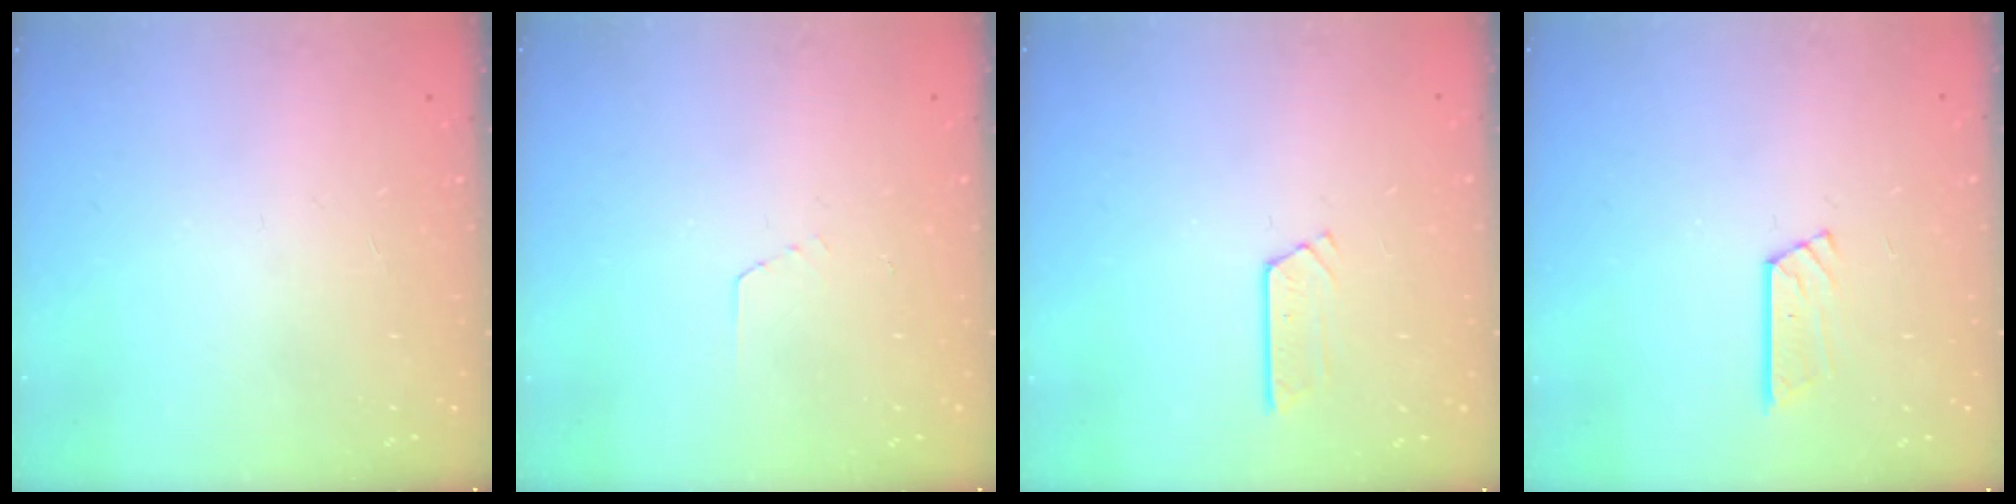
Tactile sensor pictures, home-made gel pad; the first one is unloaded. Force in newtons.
{"total": 2.9, "press": 2.9, "slide": 0.2}
{"total": 2.7, "press": 2.7, "slide": 0.2}
{"total": 6.0, "press": 6.0, "slide": 0.2}